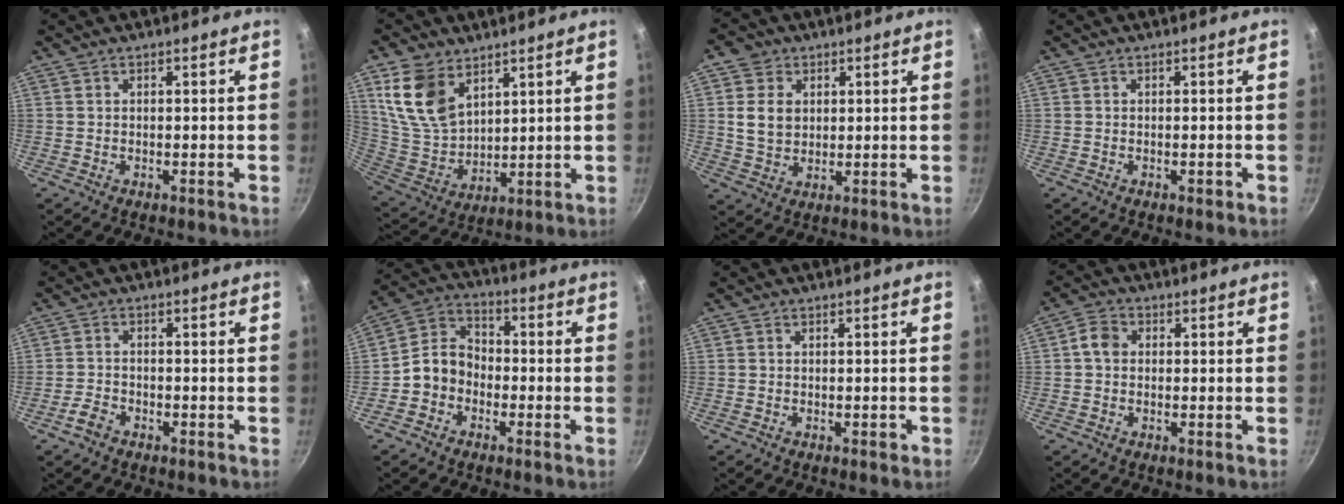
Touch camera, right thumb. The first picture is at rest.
{"total": 13.4, "force": [7.0, 8.4, 7.7], "torque": [-0.135, -0.036, 0.153]}
{"total": 7.5, "force": [1.5, 6.1, 4.2], "torque": [-0.051, -0.003, 0.028]}
{"total": 0.9, "force": [-0.4, 0.4, 0.7], "torque": [-0.010, 0.003, -0.006]}
{"total": 3.2, "force": [-2.2, 1.8, 1.6], "torque": [-0.034, 0.021, -0.043]}
{"total": 8.1, "force": [-2.5, 6.6, 3.9], "torque": [-0.045, 0.041, -0.067]}
{"total": 0.9, "force": [-0.4, 0.6, 0.6], "torque": [-0.006, 0.004, -0.006]}
{"total": 3.7, "force": [0.2, 3.1, 2.1], "torque": [-0.031, 0.009, -0.008]}